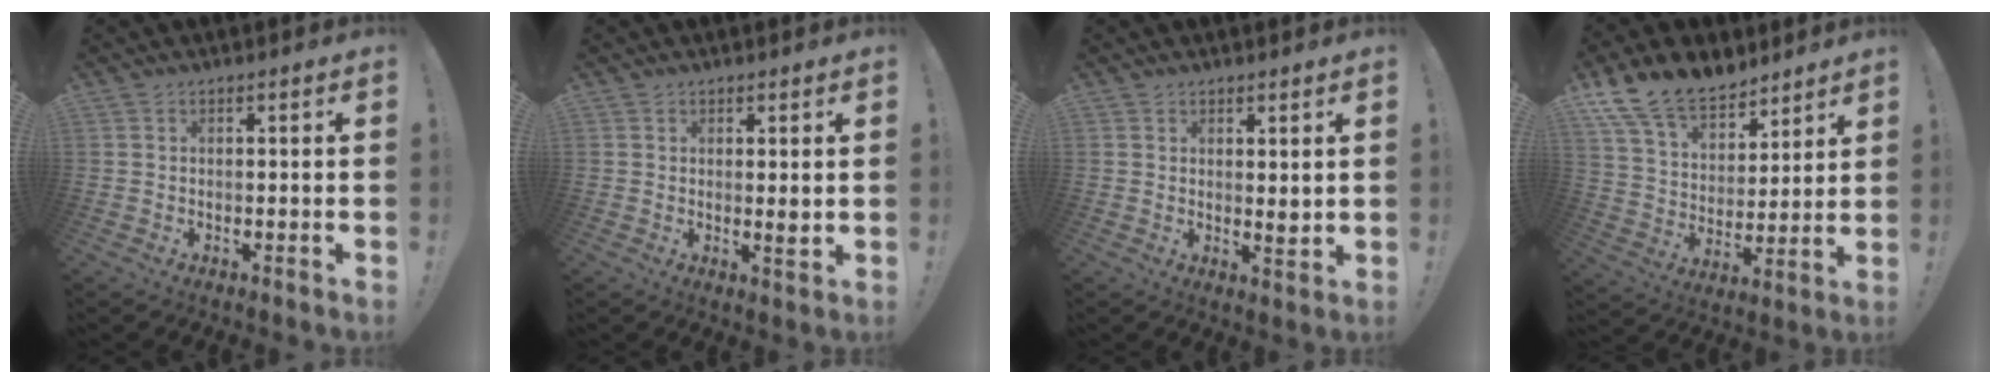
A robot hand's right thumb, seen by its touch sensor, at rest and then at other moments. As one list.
[{"total": 2.4, "force": [0.8, 0.7, 2.2], "torque": [-0.019, -0.012, 0.010]}, {"total": 3.0, "force": [1.7, 1.3, 2.0], "torque": [-0.012, -0.021, 0.028]}, {"total": 15.5, "force": [12.0, 8.1, 5.6], "torque": [-0.109, -0.086, 0.226]}]